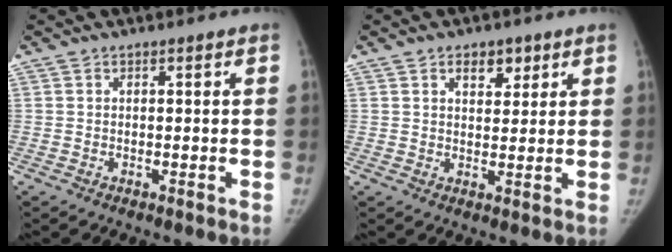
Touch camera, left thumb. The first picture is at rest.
{"total": 4.7, "force": [2.6, 2.9, 2.7], "torque": [-0.013, -0.012, 0.037]}